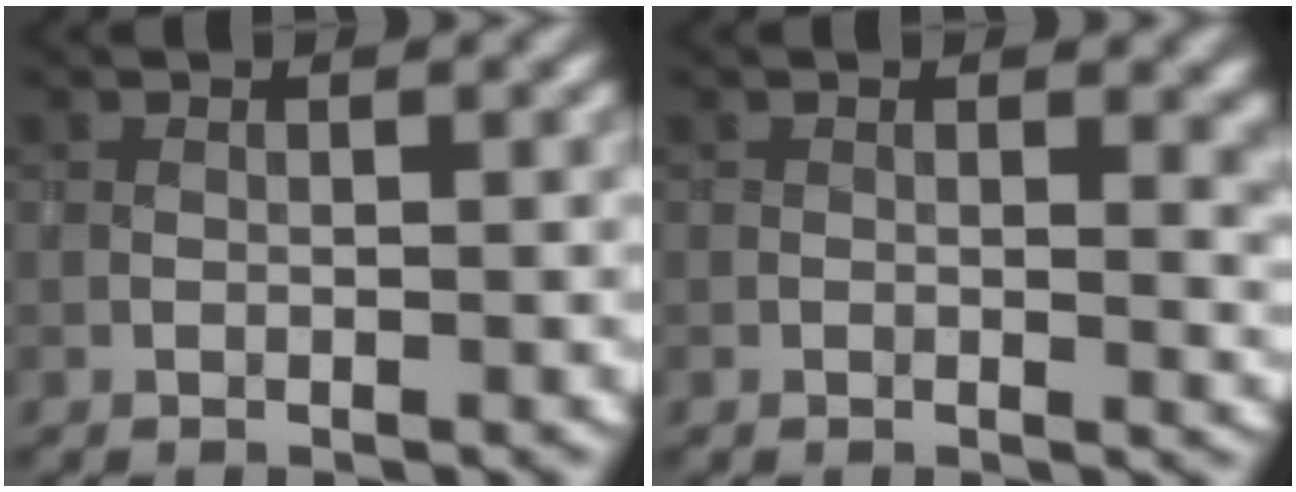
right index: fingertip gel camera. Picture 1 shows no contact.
{"total": 3.5, "force": [0.3, 2.0, 2.9], "torque": [-0.037, -0.005, 0.005]}